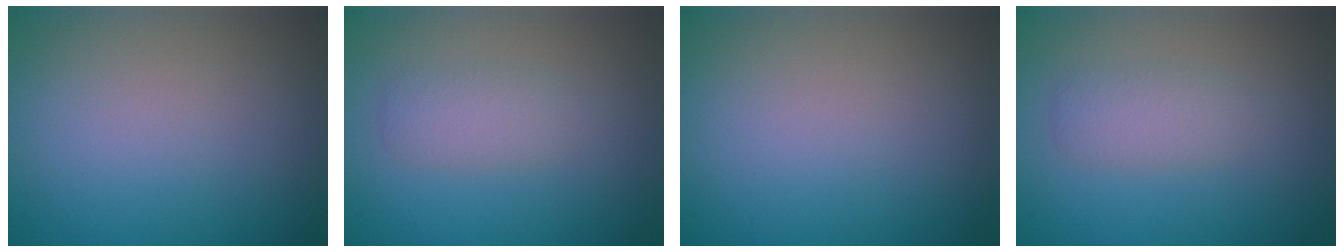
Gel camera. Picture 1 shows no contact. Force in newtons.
{"total": 2.0, "press": 2.0, "slide": 0.2}
{"total": 0.0}
{"total": 2.0, "press": 2.0, "slide": 0.2}